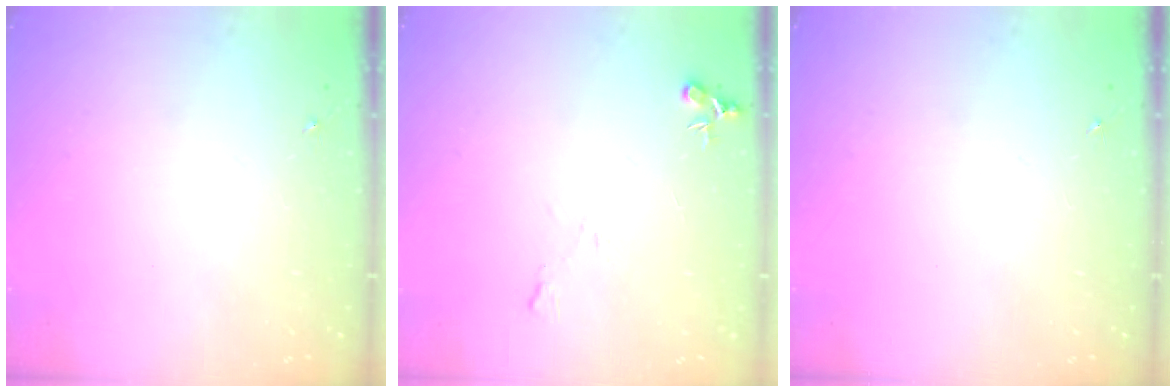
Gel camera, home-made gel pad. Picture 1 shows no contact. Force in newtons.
{"total": 6.9, "press": 6.9, "slide": 0.7}
{"total": 0.0}